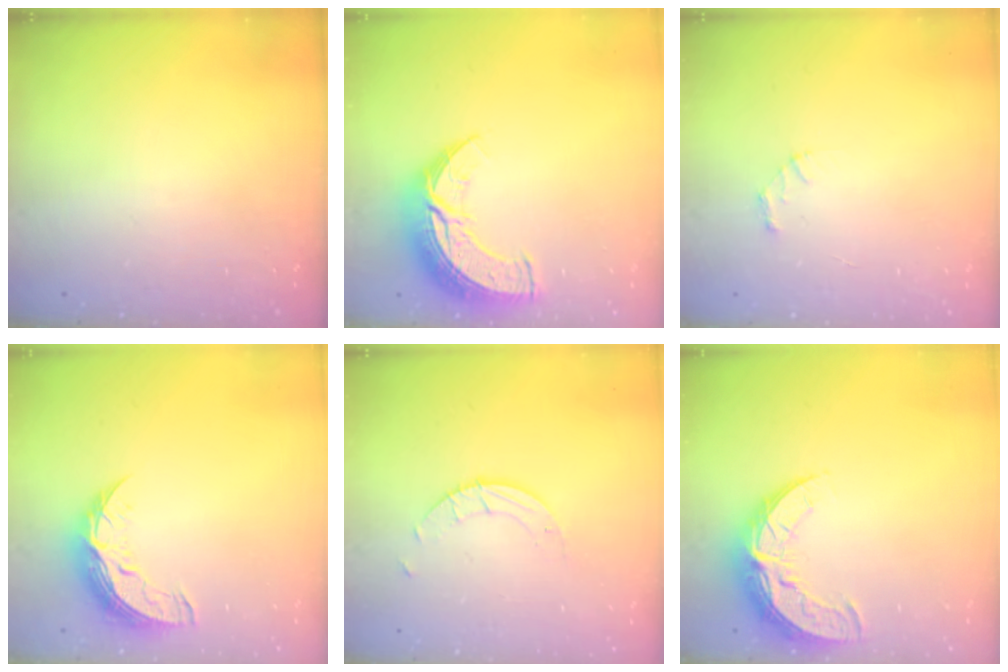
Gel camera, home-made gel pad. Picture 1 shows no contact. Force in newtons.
{"total": 13.1, "press": 13.1, "slide": 1.0}
{"total": 1.9, "press": 1.9, "slide": 0.2}
{"total": 9.4, "press": 9.4, "slide": 0.6}
{"total": 2.6, "press": 2.6, "slide": 0.3}
{"total": 10.3, "press": 10.3, "slide": 0.7}